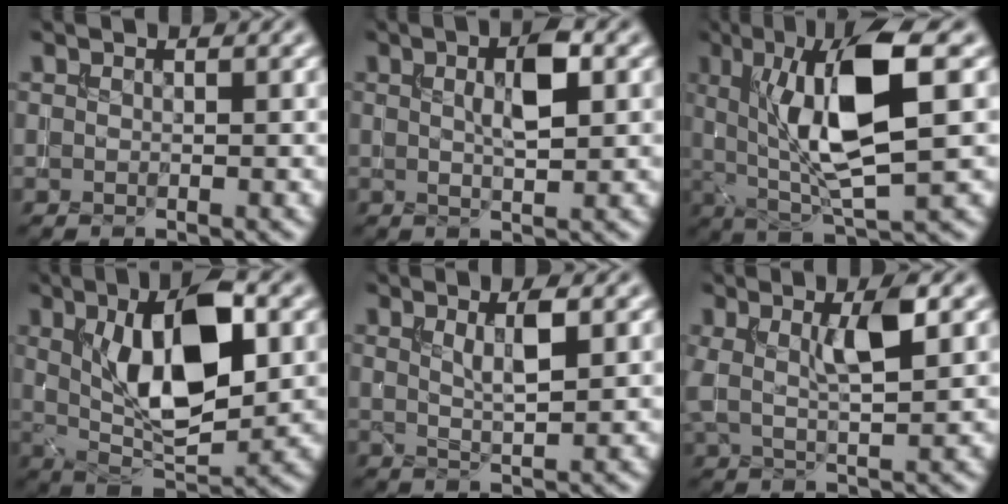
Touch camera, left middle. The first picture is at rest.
{"total": 4.1, "force": [1.2, 1.1, 3.7], "torque": [-0.065, 0.008, 0.018]}
{"total": 10.3, "force": [2.1, 2.7, 9.7], "torque": [-0.170, -0.003, 0.042]}
{"total": 10.8, "force": [2.1, 4.4, 9.6], "torque": [-0.161, 0.006, 0.035]}
{"total": 3.1, "force": [1.2, 0.7, 2.7], "torque": [-0.041, 0.000, 0.021]}
{"total": 4.2, "force": [1.4, 0.9, 3.9], "torque": [-0.076, -0.001, 0.025]}